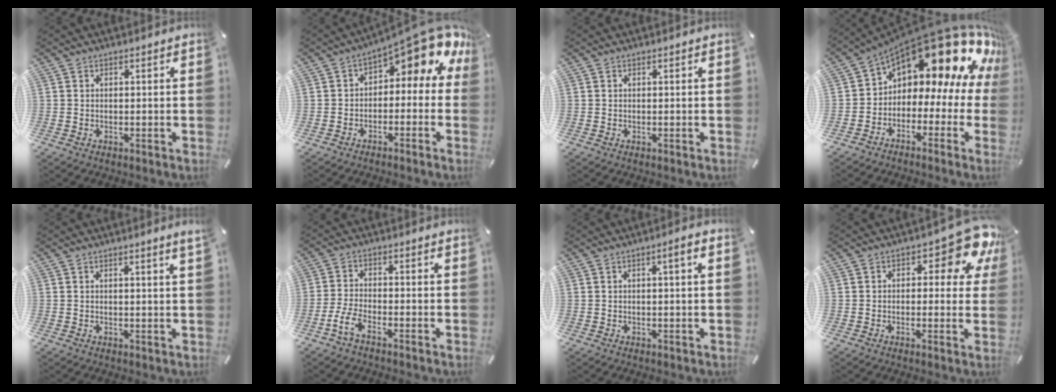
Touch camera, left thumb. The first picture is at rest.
{"total": 9.7, "force": [5.9, 3.8, 6.8], "torque": [-0.094, -0.055, 0.097]}
{"total": 0.0}
{"total": 20.4, "force": [11.4, 9.8, 13.7], "torque": [-0.212, -0.088, 0.194]}
{"total": 2.1, "force": [1.0, -0.1, 1.9], "torque": [-0.034, -0.002, 0.017]}
{"total": 5.1, "force": [-3.4, 1.7, 3.5], "torque": [-0.096, -0.002, -0.070]}
{"total": 3.1, "force": [0.6, 0.3, 3.1], "torque": [-0.049, -0.002, 0.006]}
{"total": 11.0, "force": [5.8, 4.7, 8.1], "torque": [-0.102, -0.039, 0.096]}